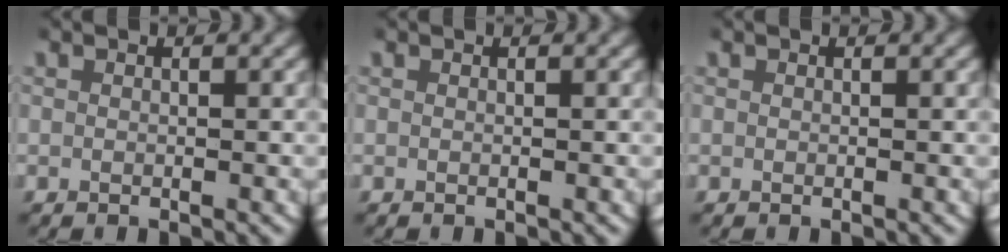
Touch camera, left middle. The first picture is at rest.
{"total": 0.0}
{"total": 0.0}